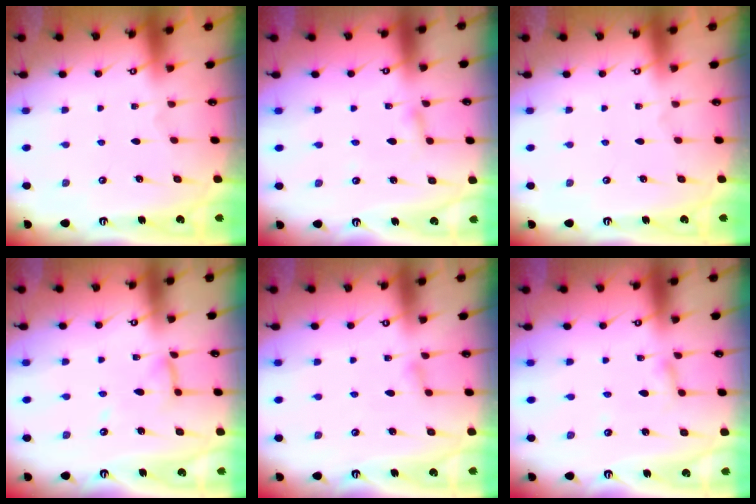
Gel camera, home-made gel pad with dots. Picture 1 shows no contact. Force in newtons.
{"total": 2.1, "press": 2.1, "slide": 0.2}
{"total": 0.0}
{"total": 7.8, "press": 7.8, "slide": 0.7}
{"total": 5.7, "press": 5.6, "slide": 0.6}
{"total": 2.0, "press": 2.0, "slide": 0.2}